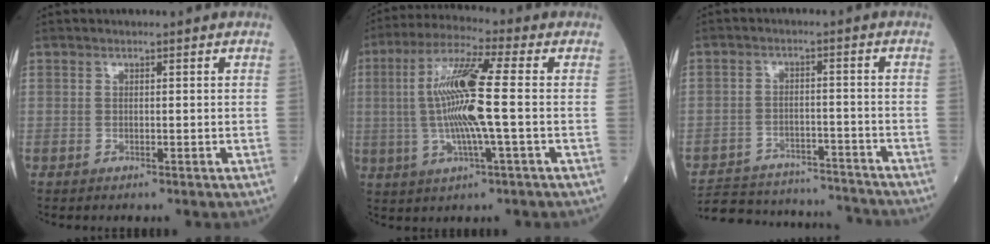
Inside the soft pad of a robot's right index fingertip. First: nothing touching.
{"total": 12.9, "force": [0.0, 0.7, 12.9], "torque": [-0.259, 0.009, -0.007]}
{"total": 17.5, "force": [-16.7, 3.4, 4.1], "torque": [-0.087, 0.008, -0.233]}